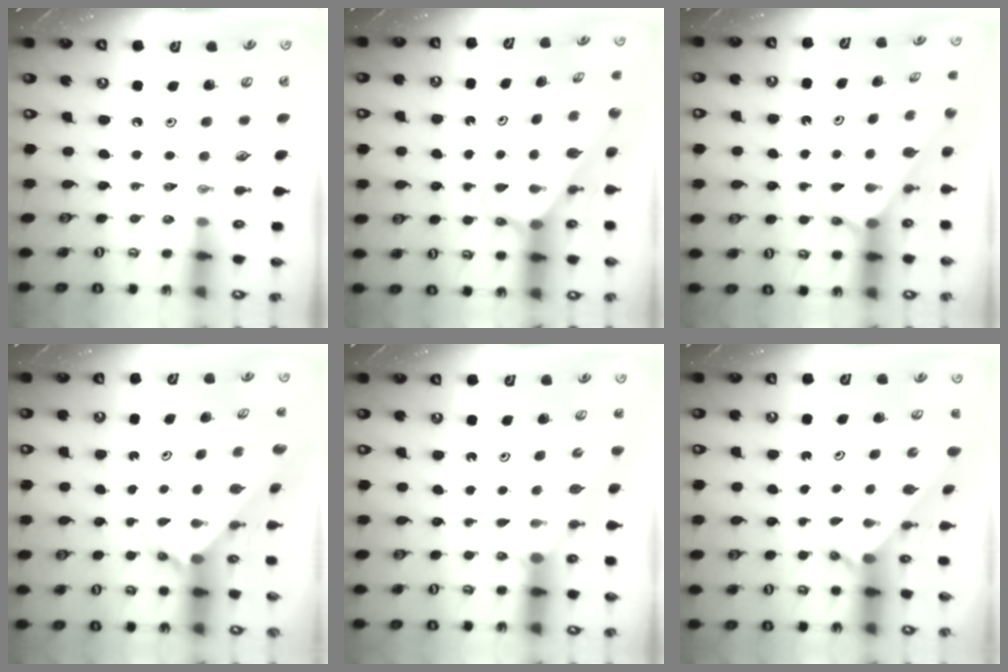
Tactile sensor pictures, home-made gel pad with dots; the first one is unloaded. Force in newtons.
{"total": 2.8, "press": 2.8, "slide": 0.2}
{"total": 2.7, "press": 2.7, "slide": 0.1}
{"total": 3.3, "press": 3.3, "slide": 0.3}
{"total": 2.1, "press": 2.1, "slide": 0.3}
{"total": 2.0, "press": 2.0, "slide": 0.2}